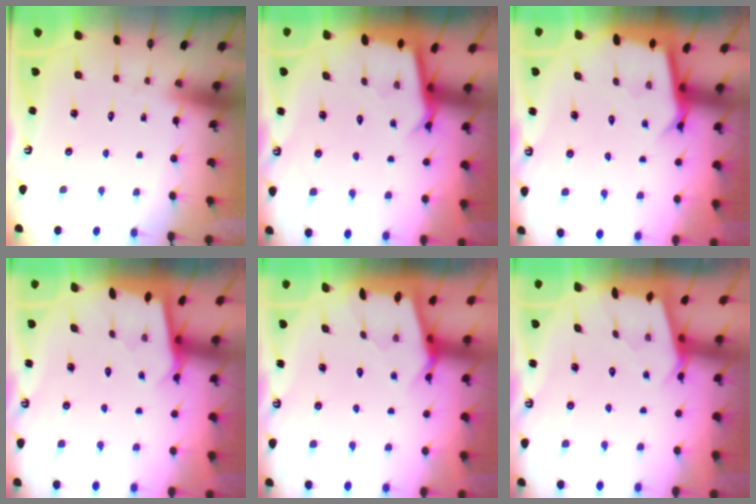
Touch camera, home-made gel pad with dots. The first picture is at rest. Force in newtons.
{"total": 2.9, "press": 2.9, "slide": 0.0}
{"total": 4.0, "press": 4.0, "slide": 0.2}
{"total": 2.5, "press": 2.5, "slide": 0.1}
{"total": 2.5, "press": 2.5, "slide": 0.2}
{"total": 2.4, "press": 2.4, "slide": 0.3}